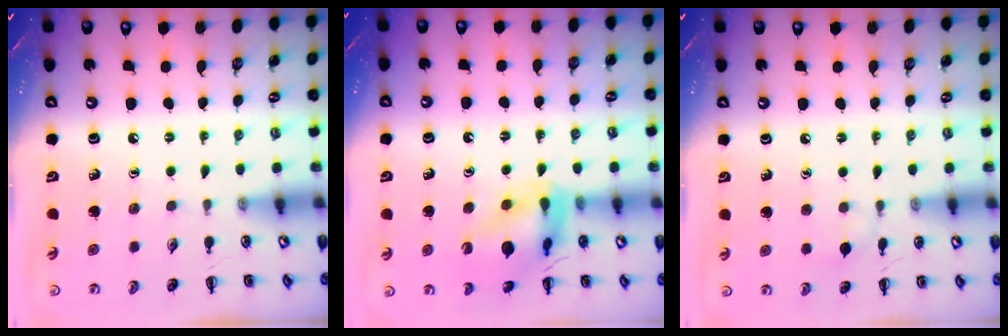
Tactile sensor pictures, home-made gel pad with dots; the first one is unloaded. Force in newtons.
{"total": 15.5, "press": 15.4, "slide": 1.8}
{"total": 4.3, "press": 3.9, "slide": 1.6}